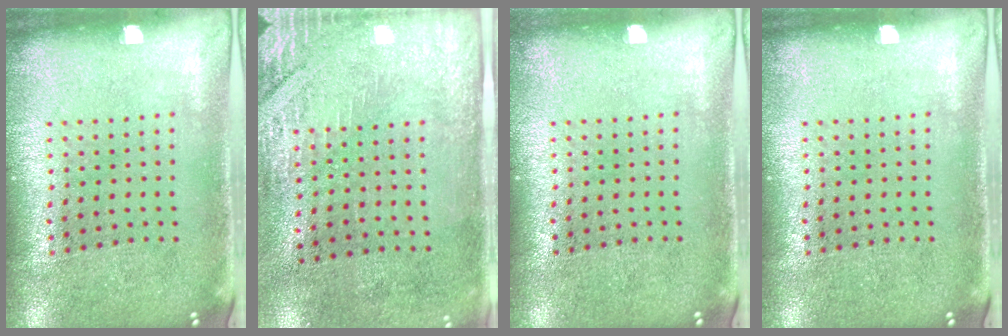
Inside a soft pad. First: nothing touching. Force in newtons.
{"total": 2.9, "press": 2.5, "slide": 1.5}
{"total": 0.0}
{"total": 0.0}